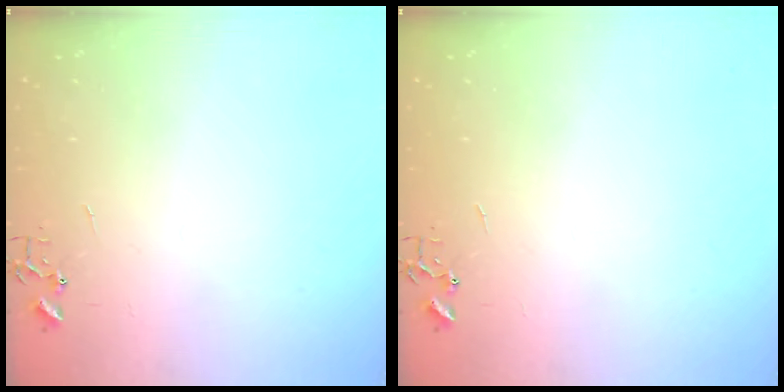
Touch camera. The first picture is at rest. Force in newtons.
{"total": 0.0}